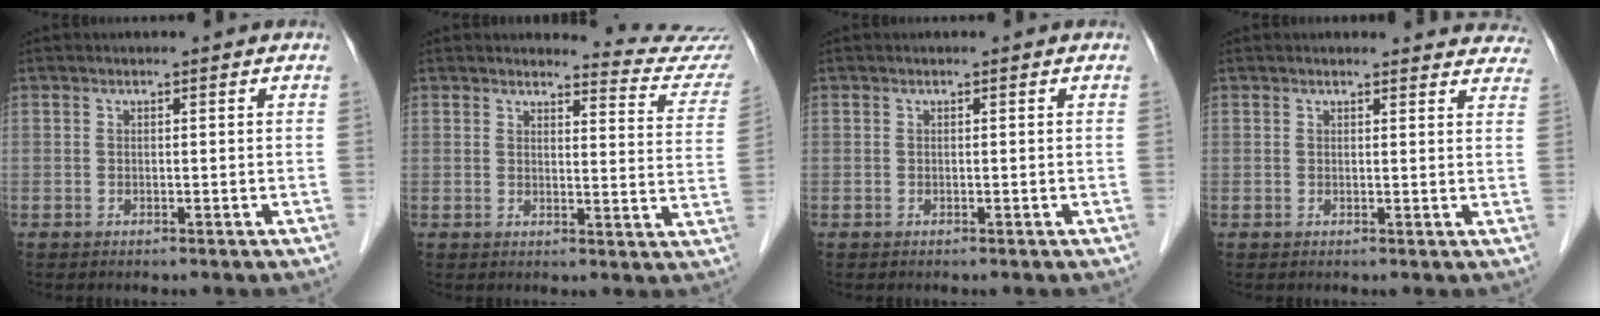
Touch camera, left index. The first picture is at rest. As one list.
[{"total": 9.8, "force": [9.8, -0.4, -0.2], "torque": [0.009, -0.085, 0.090]}, {"total": 0.0}, {"total": 10.7, "force": [10.2, 2.5, 1.7], "torque": [0.017, -0.011, 0.083]}]